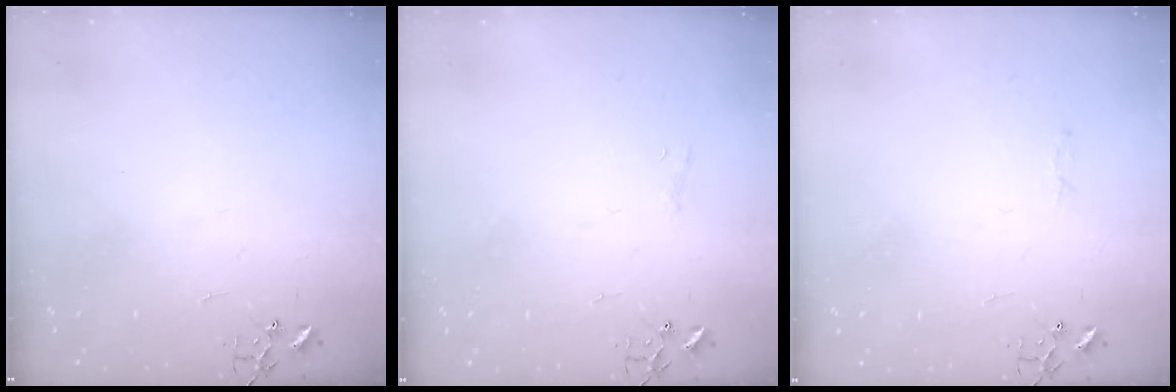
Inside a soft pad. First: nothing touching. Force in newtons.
{"total": 4.2, "press": 4.2, "slide": 0.3}
{"total": 2.8, "press": 2.8, "slide": 0.4}